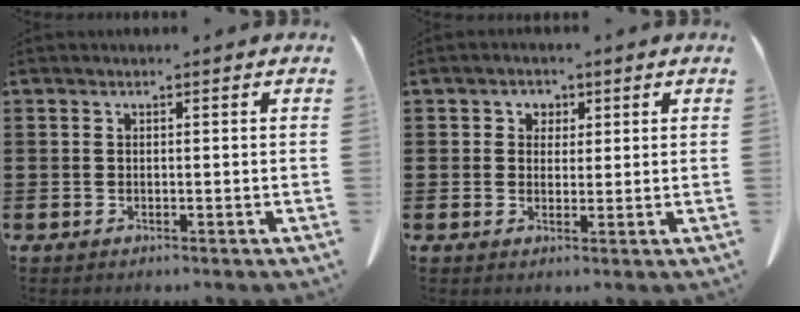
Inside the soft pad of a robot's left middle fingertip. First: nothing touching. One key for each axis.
{"total": 2.1, "fx": 1.0, "fy": 1.8, "fz": 0.4, "tx": -0.018, "ty": 0.010, "tz": 0.016}